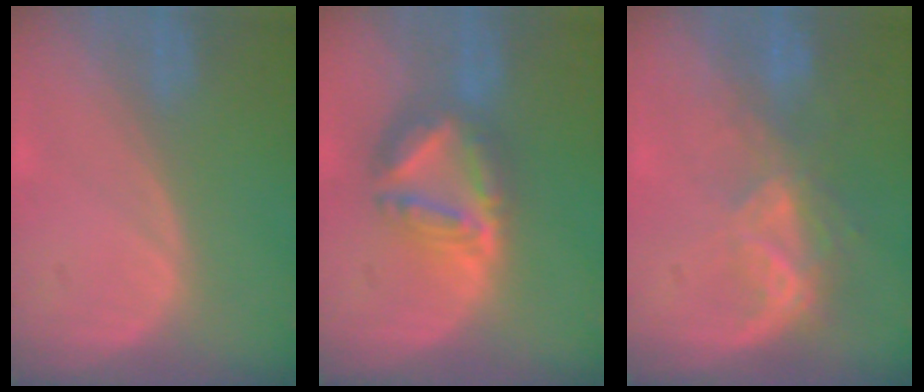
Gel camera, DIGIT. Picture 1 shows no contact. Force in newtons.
{"total": 8.0, "press": 6.9, "slide": 4.0}
{"total": 6.8, "press": 5.8, "slide": 3.5}